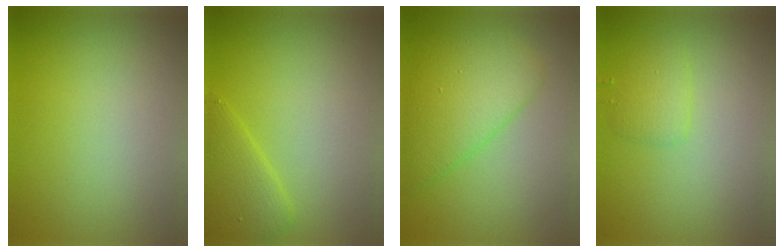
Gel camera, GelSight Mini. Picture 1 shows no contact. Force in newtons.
{"total": 2.9, "press": 2.9, "slide": 0.2}
{"total": 5.4, "press": 5.4, "slide": 0.2}
{"total": 1.5, "press": 1.5, "slide": 0.2}